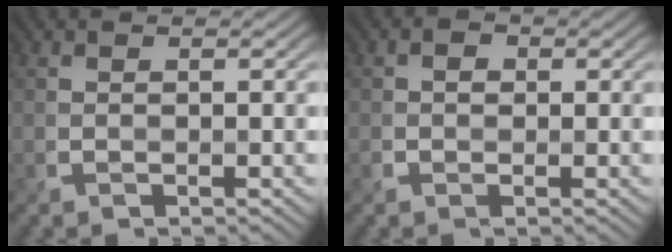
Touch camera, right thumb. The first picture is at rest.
{"total": 1.2, "force": [0.0, 1.1, 0.5], "torque": [-0.007, 0.000, -0.008]}